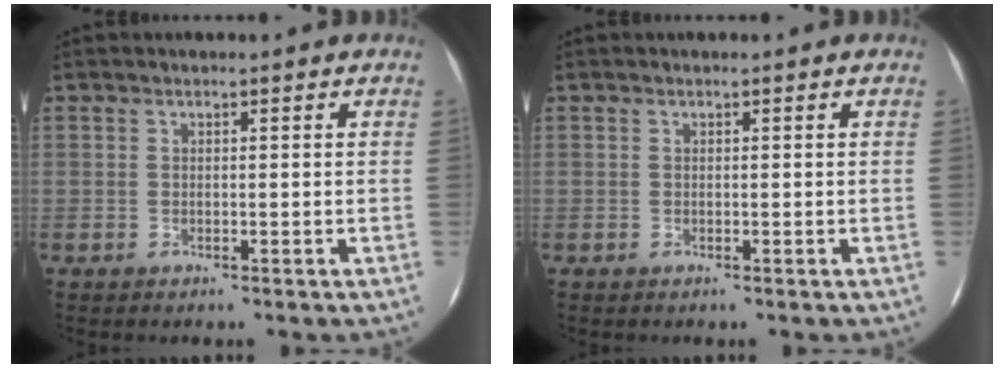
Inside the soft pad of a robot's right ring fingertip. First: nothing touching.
{"total": 0.0}